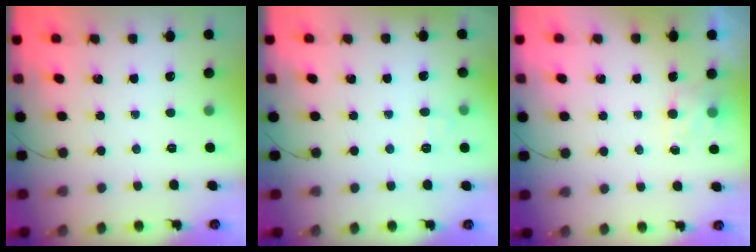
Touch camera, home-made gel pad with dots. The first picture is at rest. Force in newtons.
{"total": 5.8, "press": 5.6, "slide": 1.6}
{"total": 4.1, "press": 3.9, "slide": 1.2}